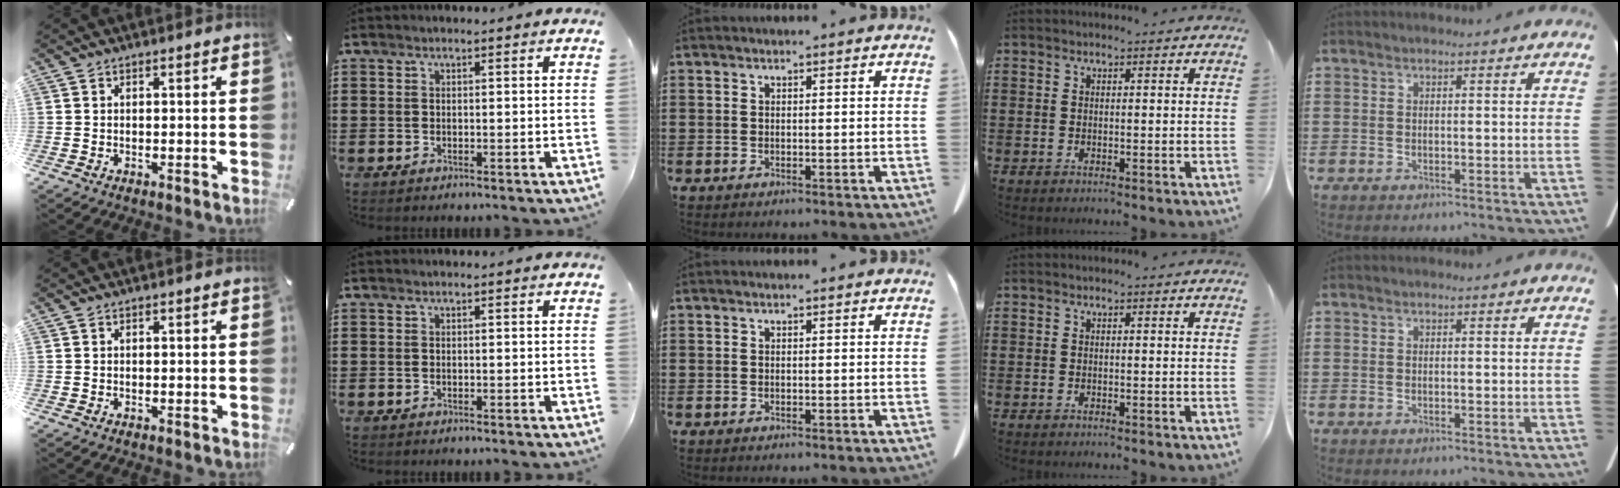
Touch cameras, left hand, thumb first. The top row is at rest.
{}